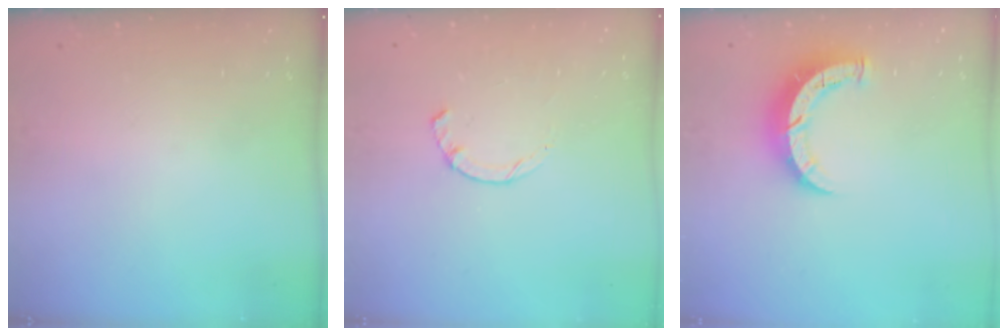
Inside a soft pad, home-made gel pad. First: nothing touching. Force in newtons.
{"total": 1.9, "press": 1.9, "slide": 0.3}
{"total": 7.5, "press": 7.5, "slide": 0.6}